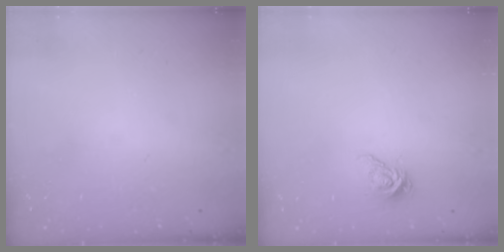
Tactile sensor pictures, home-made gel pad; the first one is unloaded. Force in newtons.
{"total": 8.1, "press": 8.1, "slide": 0.4}